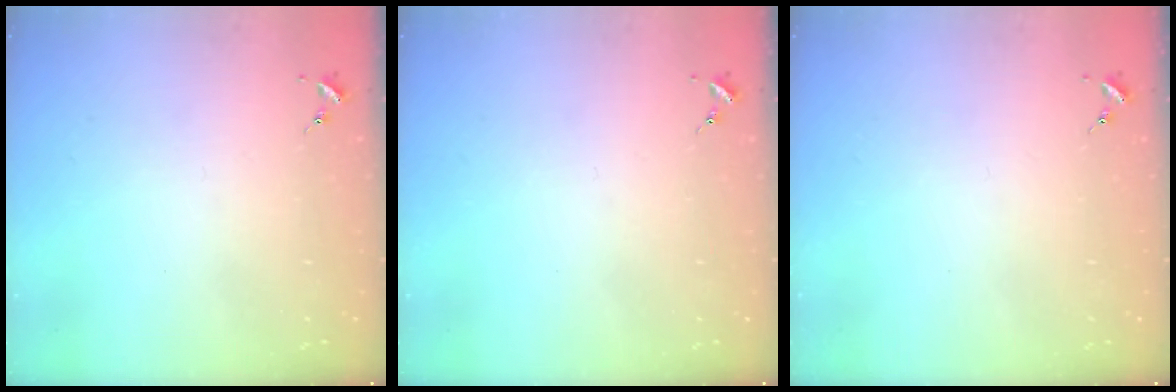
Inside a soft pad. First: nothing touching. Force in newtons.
{"total": 0.0}
{"total": 0.0}